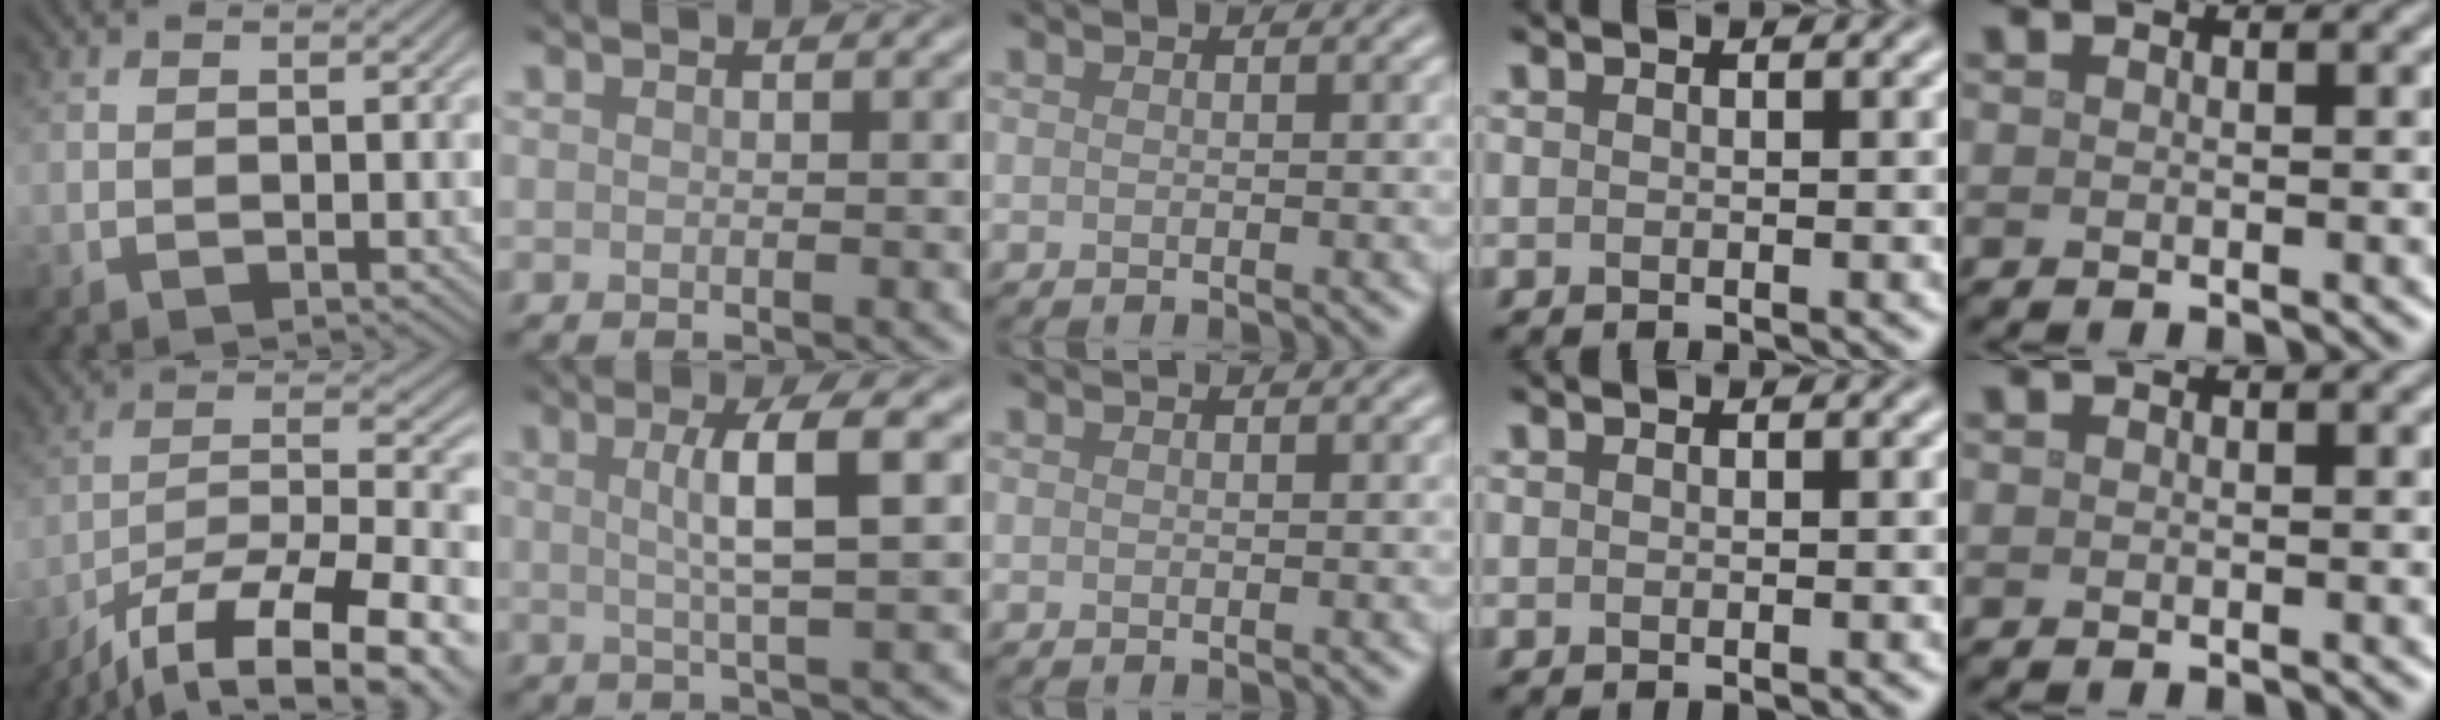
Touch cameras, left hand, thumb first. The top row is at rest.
{"thumb": {"total": 16.0, "force": [-11.6, 4.4, 10.2], "torque": [-0.169, -0.021, -0.180]}, "index": {"total": 4.8, "force": [0.9, 1.0, 4.7], "torque": [-0.073, 0.001, 0.013]}}